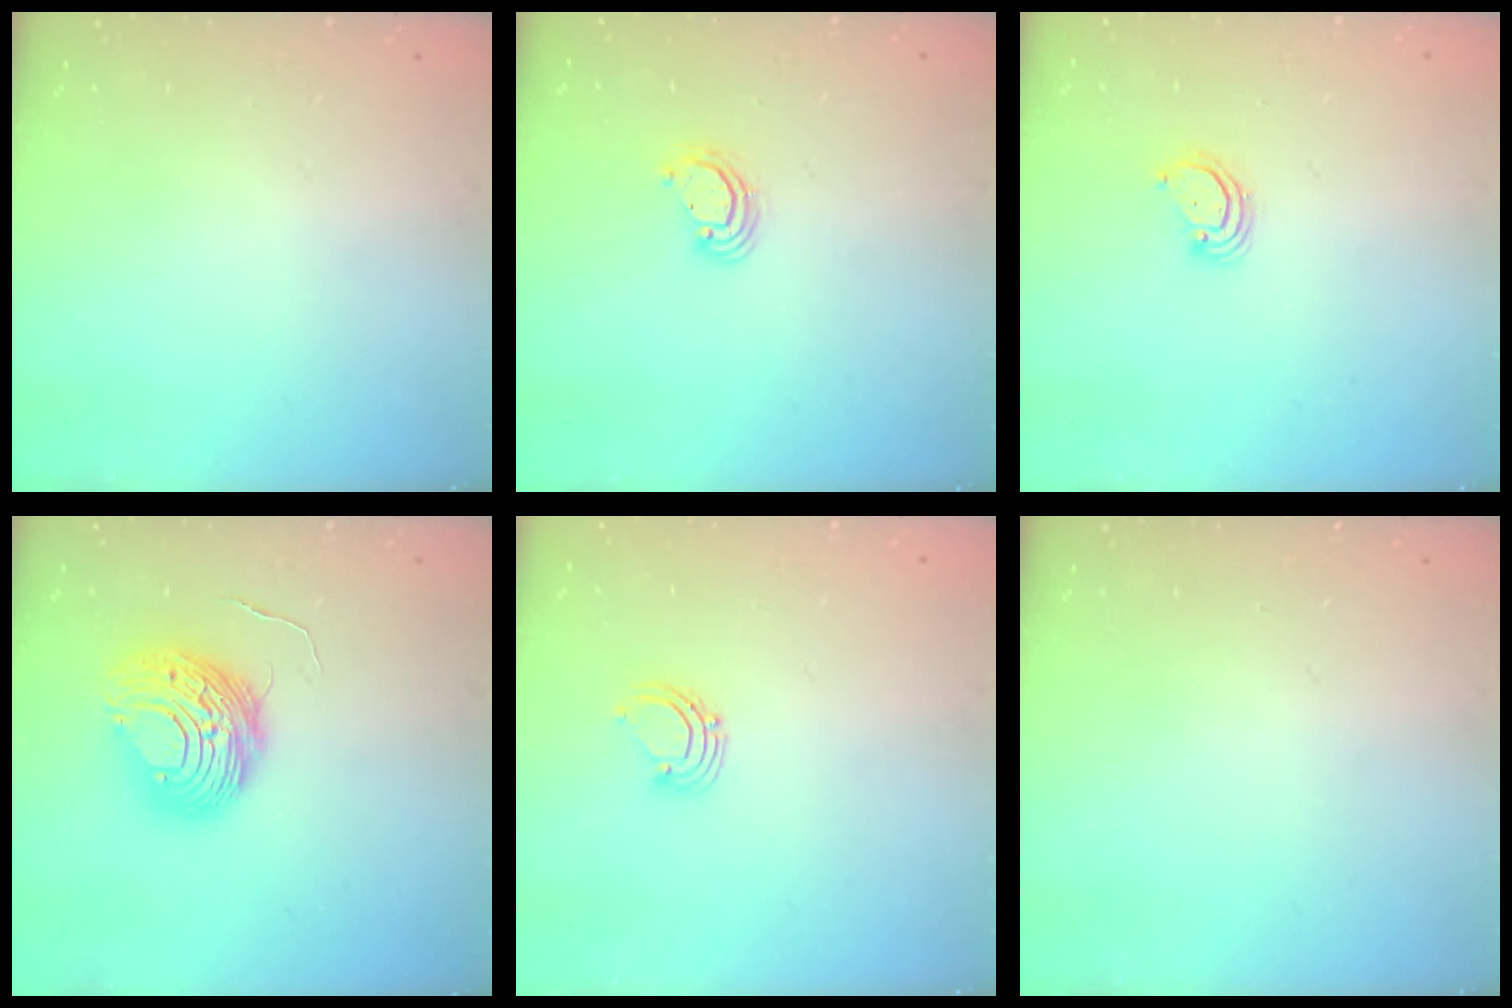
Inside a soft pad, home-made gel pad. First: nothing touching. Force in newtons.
{"total": 3.6, "press": 3.6, "slide": 0.2}
{"total": 3.2, "press": 3.2, "slide": 0.2}
{"total": 10.7, "press": 10.6, "slide": 1.2}
{"total": 2.9, "press": 2.9, "slide": 0.2}
{"total": 0.0}